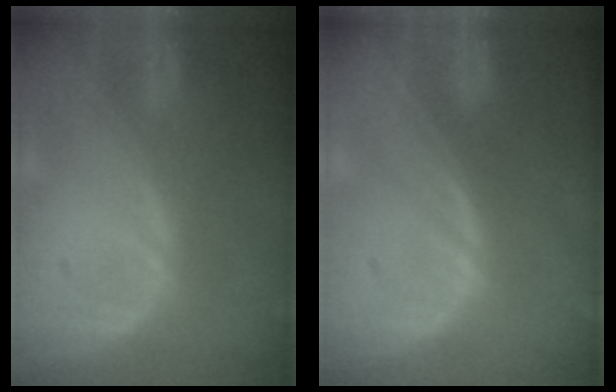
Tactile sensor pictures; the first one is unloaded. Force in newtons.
{"total": 0.0}